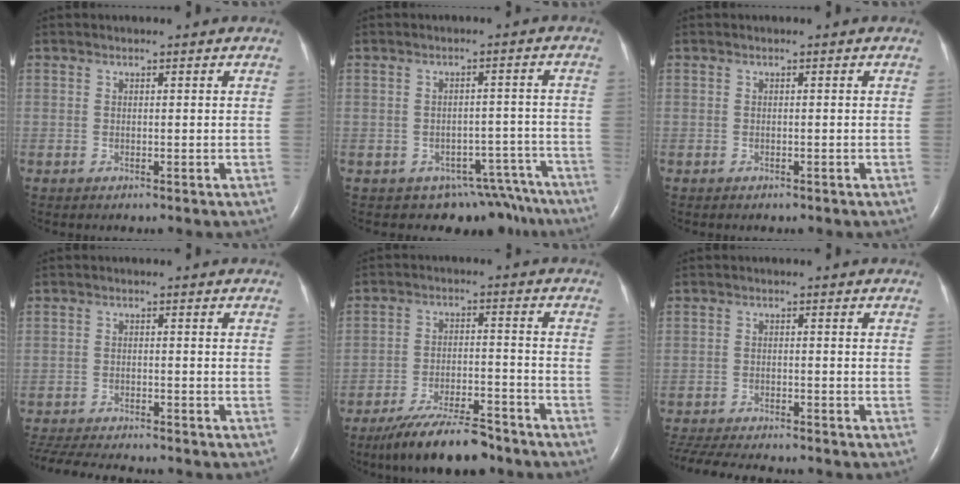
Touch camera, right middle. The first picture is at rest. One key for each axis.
{"total": 10.7, "fx": -9.1, "fy": 5.6, "fz": 0.9, "tx": 0.015, "ty": 0.038, "tz": -0.098}
{"total": 0.7, "fx": -0.5, "fy": 0.3, "fz": 0.2, "tx": -0.011, "ty": 0.000, "tz": -0.006}
{"total": 12.0, "fx": -10.8, "fy": 1.8, "fz": 4.8, "tx": -0.087, "ty": -0.015, "tz": -0.162}
{"total": 11.9, "fx": -10.1, "fy": 2.2, "fz": 6.0, "tx": -0.102, "ty": -0.012, "tz": -0.166}
{"total": 13.1, "fx": -11.7, "fy": 2.2, "fz": 5.4, "tx": -0.109, "ty": -0.018, "tz": -0.173}